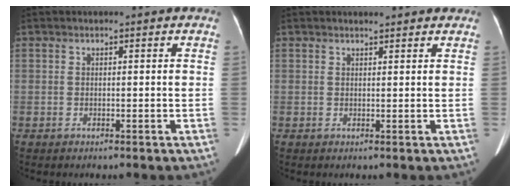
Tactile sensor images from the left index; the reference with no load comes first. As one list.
[{"total": 2.6, "force": [2.4, 0.6, 1.0], "torque": [-0.016, 0.011, 0.026]}]